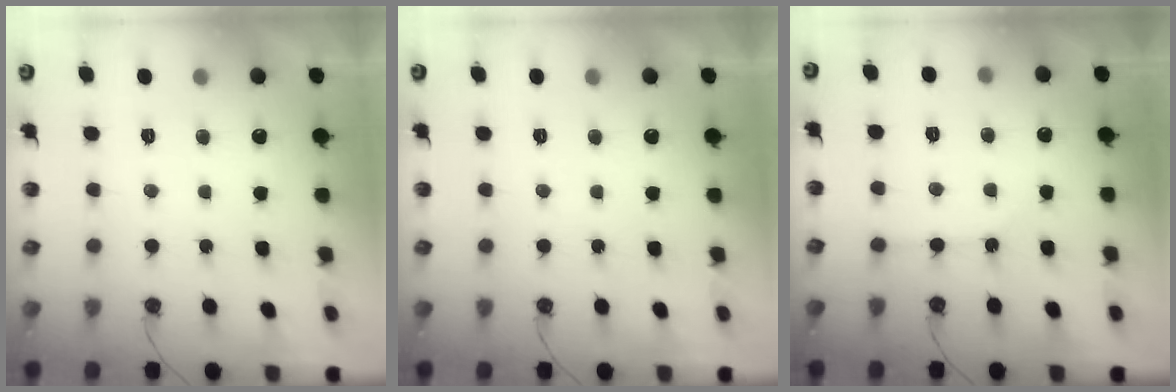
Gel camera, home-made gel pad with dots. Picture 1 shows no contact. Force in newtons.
{"total": 0.0}
{"total": 2.6, "press": 2.6, "slide": 0.5}